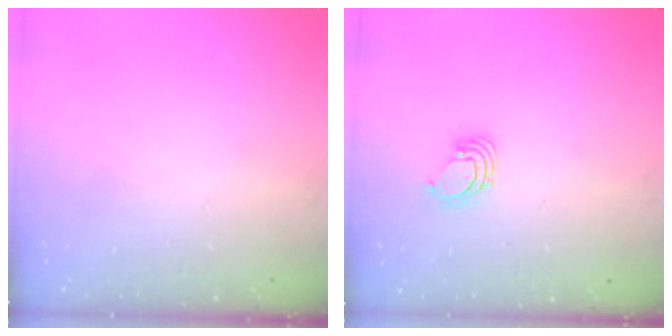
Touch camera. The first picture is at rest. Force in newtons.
{"total": 1.4, "press": 1.4, "slide": 0.1}